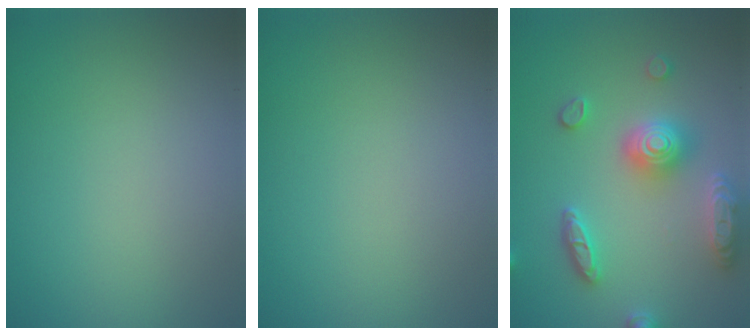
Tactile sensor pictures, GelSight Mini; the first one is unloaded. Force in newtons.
{"total": 0.0}
{"total": 5.4, "press": 5.3, "slide": 0.9}